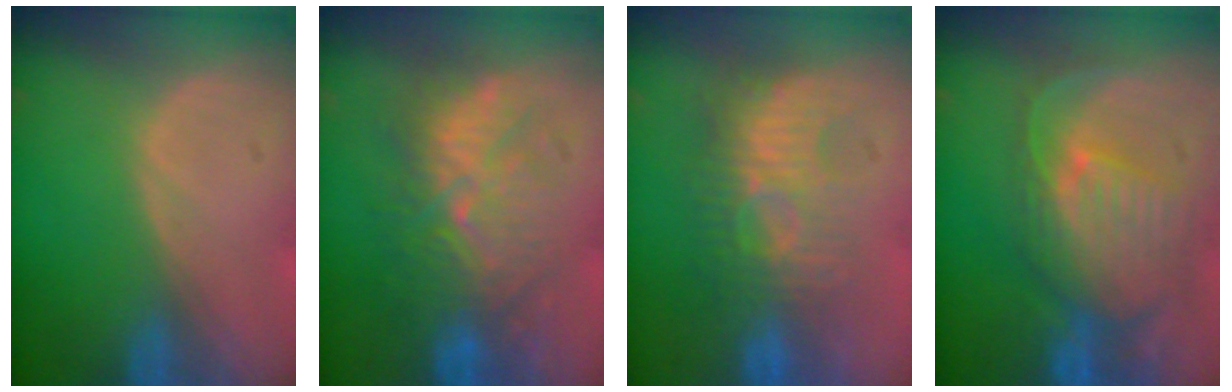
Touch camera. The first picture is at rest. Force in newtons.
{"total": 9.2, "press": 9.0, "slide": 2.1}
{"total": 9.1, "press": 8.2, "slide": 3.9}
{"total": 10.2, "press": 9.2, "slide": 4.4}